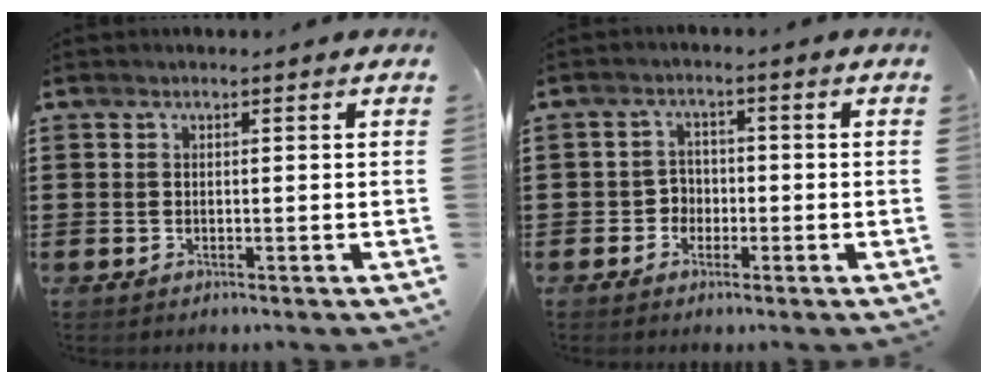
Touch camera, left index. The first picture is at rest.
{"total": 2.6, "force": [-1.1, 2.3, 0.7], "torque": [-0.022, 0.004, -0.027]}